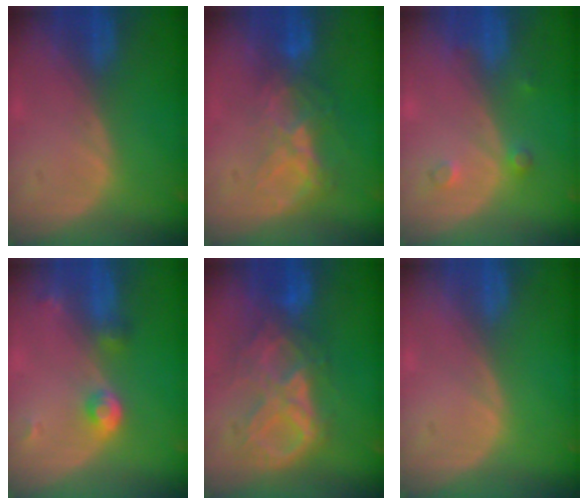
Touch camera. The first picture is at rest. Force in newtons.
{"total": 6.7, "press": 5.9, "slide": 3.2}
{"total": 2.0, "press": 2.0, "slide": 0.2}
{"total": 3.8, "press": 3.6, "slide": 1.2}
{"total": 9.6, "press": 8.2, "slide": 5.0}
{"total": 0.0}